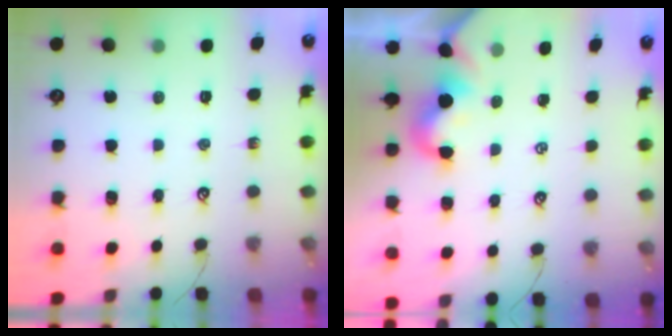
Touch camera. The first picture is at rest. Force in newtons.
{"total": 1.2, "press": 1.2, "slide": 0.2}